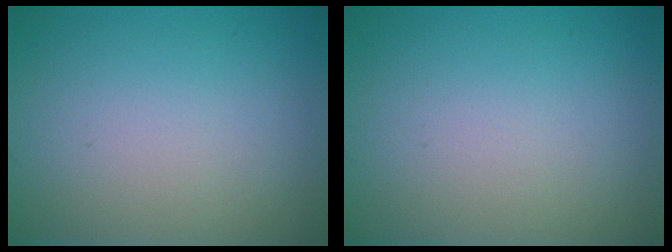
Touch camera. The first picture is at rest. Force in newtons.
{"total": 1.6, "press": 1.6, "slide": 0.0}